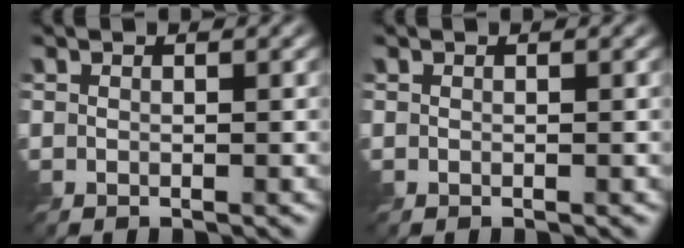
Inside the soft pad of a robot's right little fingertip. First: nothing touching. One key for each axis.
{"total": 0.0}